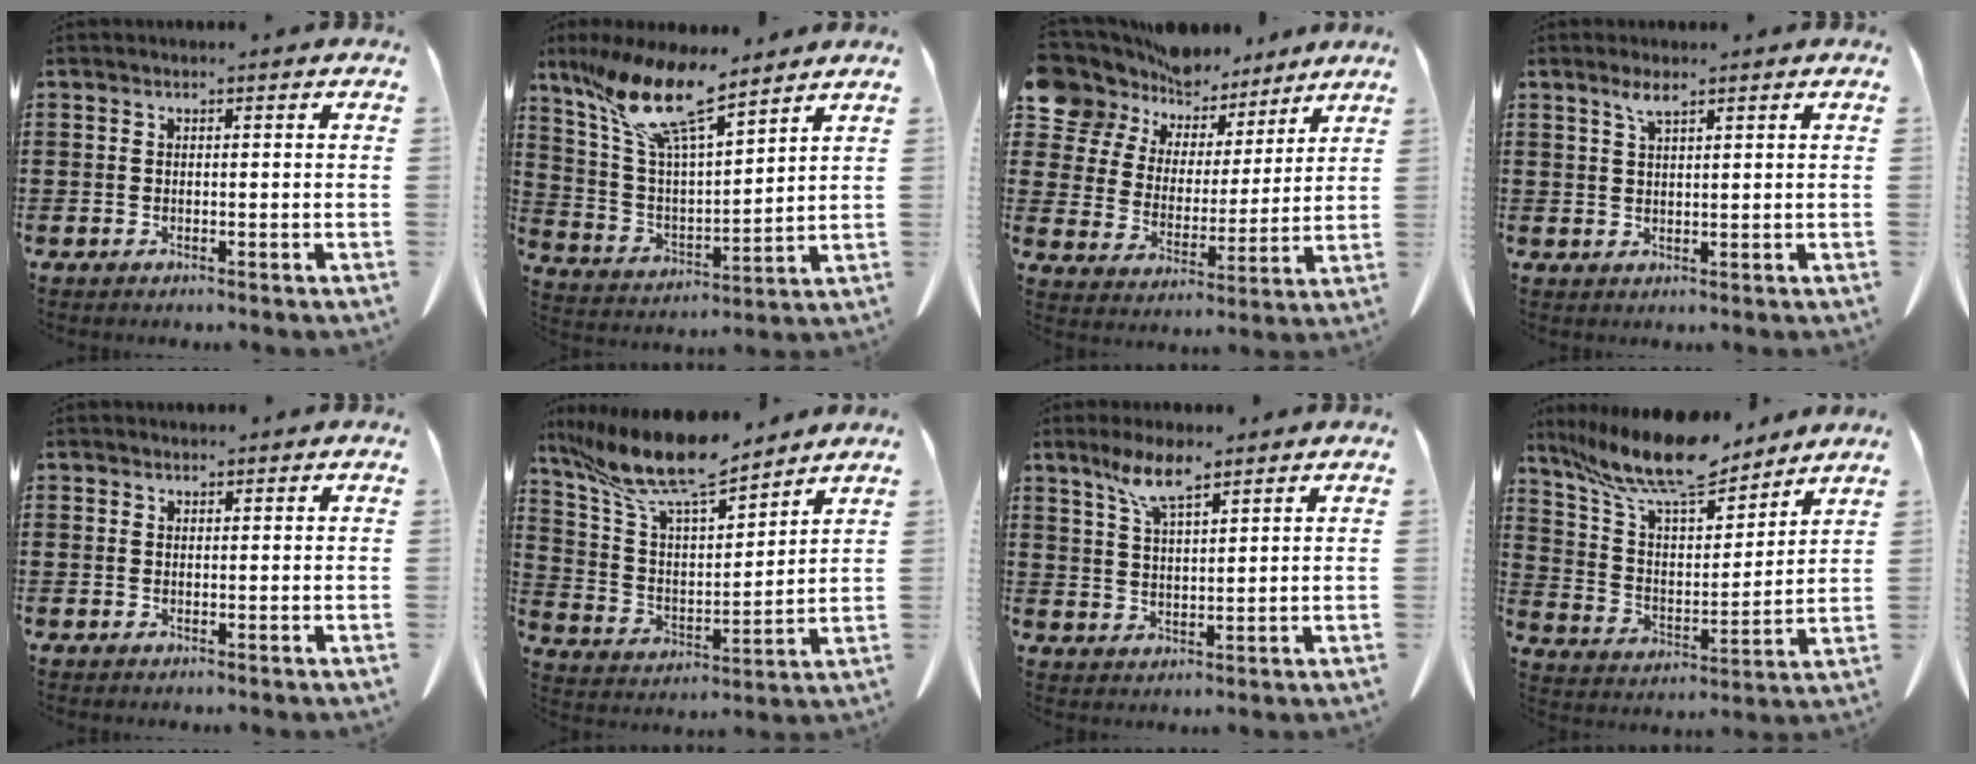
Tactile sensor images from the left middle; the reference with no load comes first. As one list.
[{"total": 13.8, "force": [9.9, 3.4, 9.0], "torque": [-0.218, -0.043, 0.168]}, {"total": 8.1, "force": [7.1, 4.0, 0.3], "torque": [-0.051, -0.046, 0.134]}, {"total": 2.6, "force": [1.9, 0.4, 1.8], "torque": [-0.039, 0.001, 0.034]}, {"total": 1.1, "force": [1.1, 0.4, 0.1], "torque": [-0.005, 0.000, 0.022]}, {"total": 12.3, "force": [9.9, 2.4, 6.9], "torque": [-0.170, -0.051, 0.173]}, {"total": 6.3, "force": [4.5, 1.2, 4.2], "torque": [-0.094, -0.003, 0.081]}, {"total": 12.3, "force": [10.0, 2.6, 6.6], "torque": [-0.158, -0.056, 0.174]}]